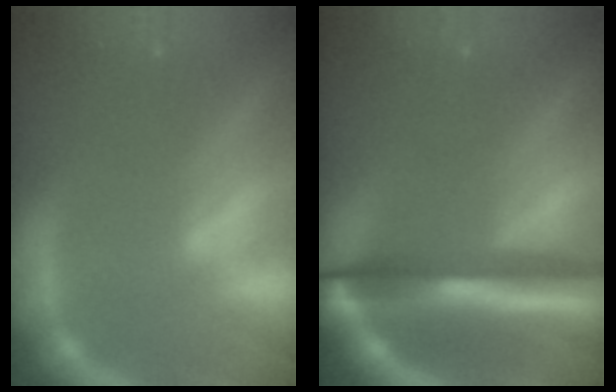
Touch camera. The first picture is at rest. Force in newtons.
{"total": 10.0}